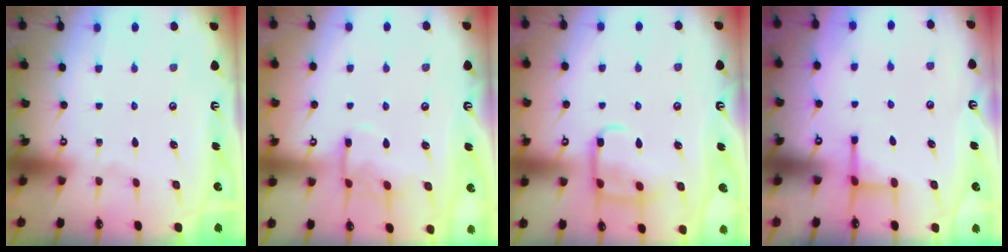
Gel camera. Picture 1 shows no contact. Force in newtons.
{"total": 9.0, "press": 9.0, "slide": 0.9}
{"total": 9.9, "press": 9.9, "slide": 0.4}
{"total": 2.5, "press": 2.3, "slide": 0.8}